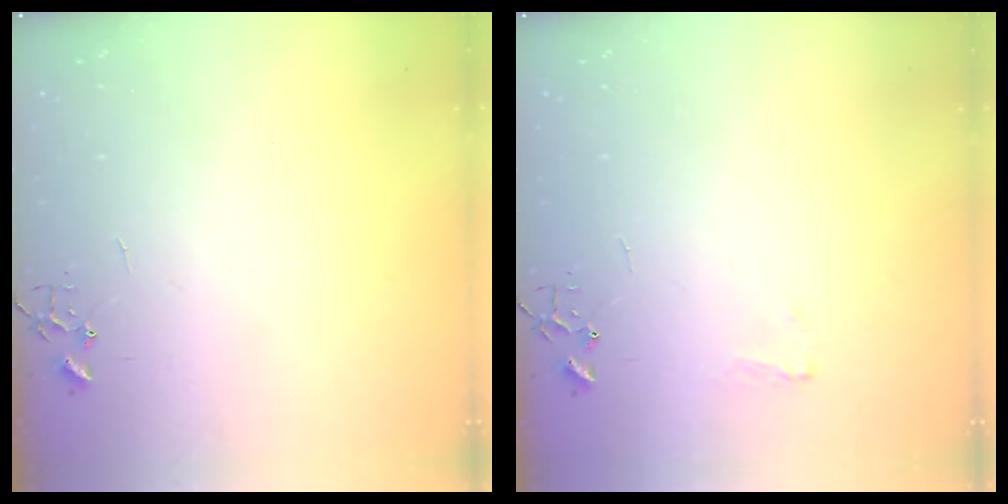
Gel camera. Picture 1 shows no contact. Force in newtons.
{"total": 5.2, "press": 5.1, "slide": 0.6}